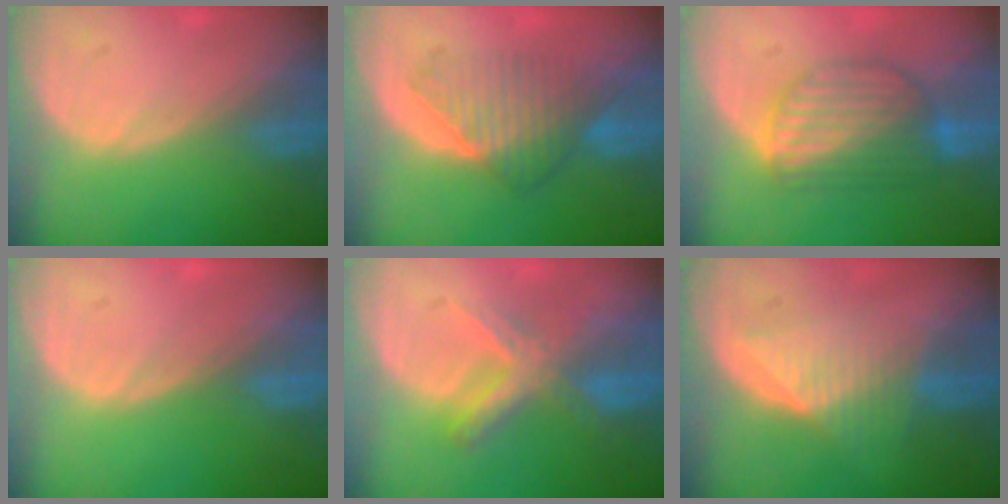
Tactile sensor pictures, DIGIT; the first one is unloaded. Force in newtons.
{"total": 6.7, "press": 6.6, "slide": 1.0}
{"total": 7.4, "press": 7.2, "slide": 1.7}
{"total": 0.0}
{"total": 5.8, "press": 5.8, "slide": 0.5}
{"total": 6.5, "press": 6.2, "slide": 1.8}